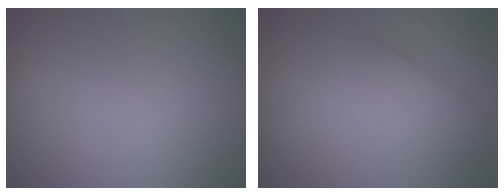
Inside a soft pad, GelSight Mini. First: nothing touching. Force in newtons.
{"total": 6.3, "press": 6.2, "slide": 0.4}